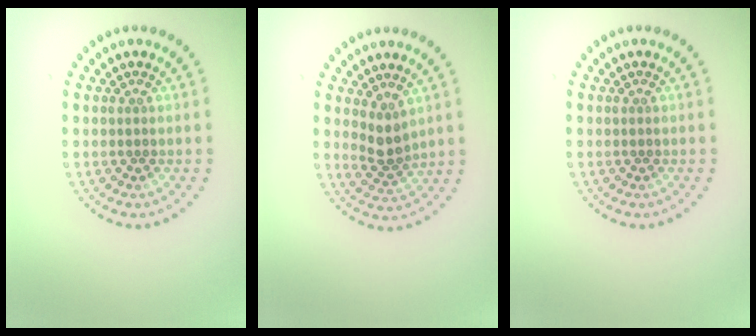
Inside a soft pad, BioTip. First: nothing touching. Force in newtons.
{"total": 2.3, "press": 1.9, "slide": 1.4}
{"total": 0.0}